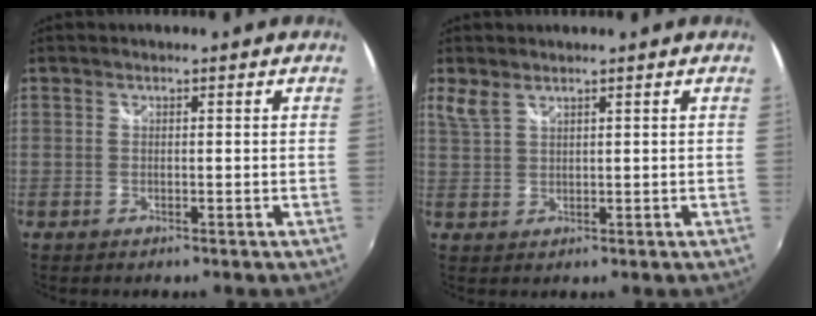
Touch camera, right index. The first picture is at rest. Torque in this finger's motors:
{"motor_torque": [0.04, 0.05, 0.11, 0.02]}